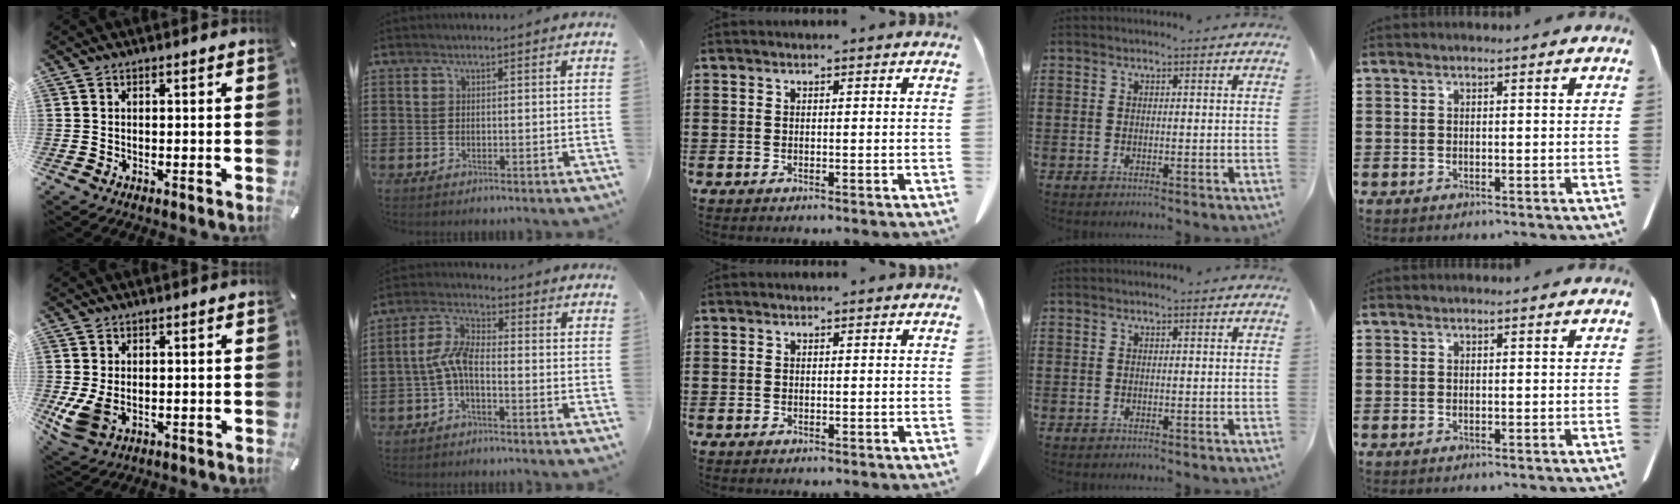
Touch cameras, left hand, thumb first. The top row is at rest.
{"thumb": {"total": 5.4, "force": [-0.3, 4.0, 3.6], "torque": [-0.090, -0.006, -0.008]}, "index": {"total": 5.8, "force": [-1.5, 2.1, 5.1], "torque": [-0.128, -0.002, -0.037]}}